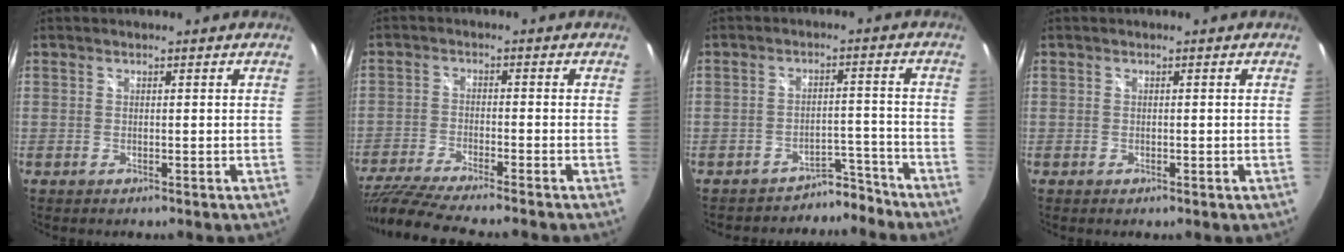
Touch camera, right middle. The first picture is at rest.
{"total": 11.6, "force": [-10.0, 0.0, 5.8], "torque": [-0.131, -0.032, -0.177]}
{"total": 6.0, "force": [-5.6, 2.1, 0.1], "torque": [0.010, 0.030, -0.074]}
{"total": 0.7, "force": [-0.2, 0.3, 0.6], "torque": [-0.005, 0.000, -0.004]}